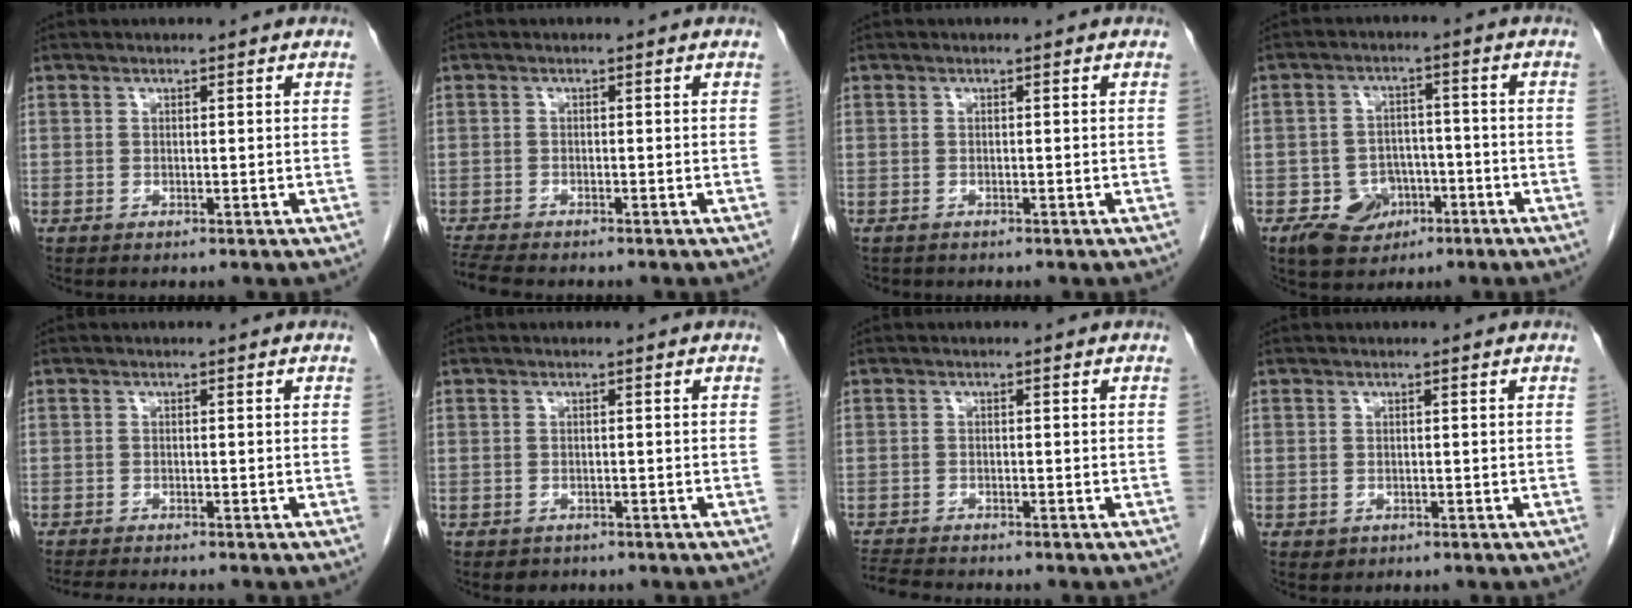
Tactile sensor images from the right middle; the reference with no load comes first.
{"total": 5.3, "force": [-4.7, 0.9, 2.2], "torque": [-0.046, -0.014, -0.079]}
{"total": 1.0, "force": [-0.8, 0.5, 0.1], "torque": [-0.013, 0.000, -0.011]}
{"total": 6.9, "force": [-3.6, 5.3, 2.6], "torque": [-0.050, 0.010, -0.050]}
{"total": 4.6, "force": [-4.2, 0.1, 1.8], "torque": [-0.025, -0.015, -0.067]}
{"total": 1.6, "force": [-1.1, 1.1, 0.1], "torque": [-0.007, 0.002, -0.013]}
{"total": 4.8, "force": [-4.6, 0.5, 1.4], "torque": [-0.027, -0.016, -0.079]}
{"total": 0.9, "force": [-0.3, 0.8, 0.2], "torque": [-0.006, 0.002, 0.002]}